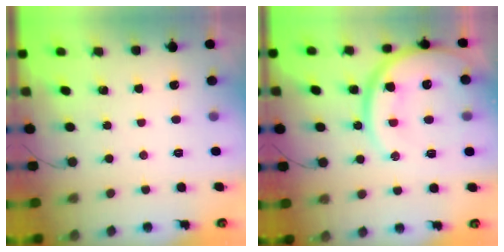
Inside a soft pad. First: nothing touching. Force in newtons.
{"total": 18.3, "press": 18.2, "slide": 1.9}